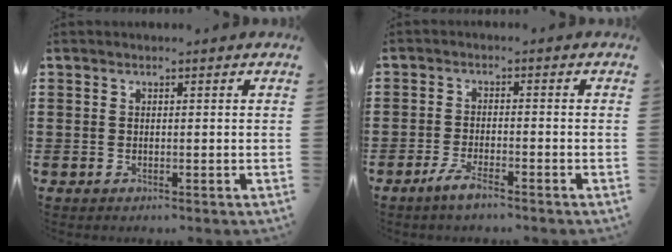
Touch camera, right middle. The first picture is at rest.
{"total": 3.4, "force": [-2.5, 0.4, 2.3], "torque": [-0.051, 0.000, -0.050]}